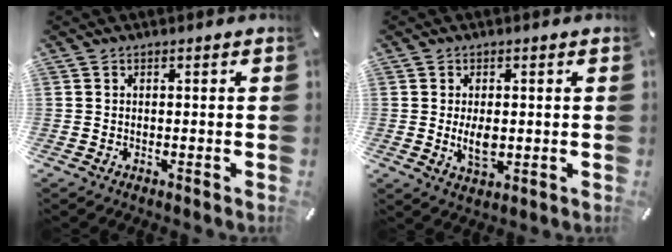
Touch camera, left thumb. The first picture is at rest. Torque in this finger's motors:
{"motor_torque": [0.88, 1.45, 0.09, 0.00, 0.01]}